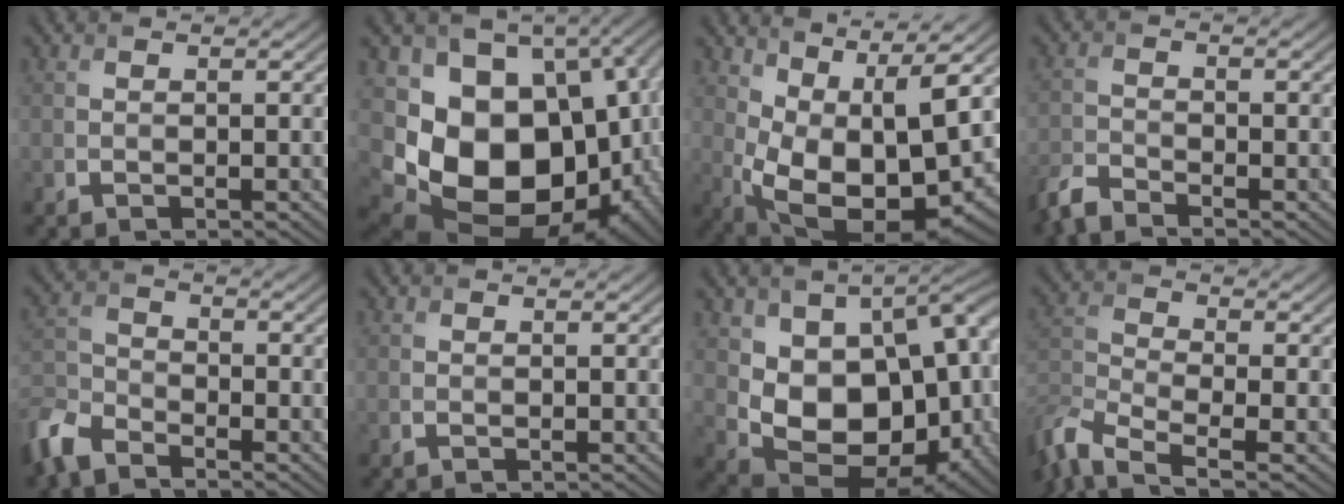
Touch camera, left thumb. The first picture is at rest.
{"total": 19.4, "force": [-3.1, 14.7, 12.3], "torque": [-0.226, -0.050, -0.018]}
{"total": 14.2, "force": [2.3, 6.3, 12.5], "torque": [-0.233, -0.011, 0.062]}
{"total": 3.9, "force": [-3.5, 0.7, 1.5], "torque": [-0.041, -0.009, -0.084]}
{"total": 6.7, "force": [-5.4, 2.7, 3.0], "torque": [-0.077, -0.009, -0.132]}
{"total": 0.0}
{"total": 15.5, "force": [0.0, 10.4, 11.5], "torque": [-0.175, -0.034, 0.014]}
{"total": 7.8, "force": [-5.3, 2.6, 5.1], "torque": [-0.126, -0.019, -0.117]}